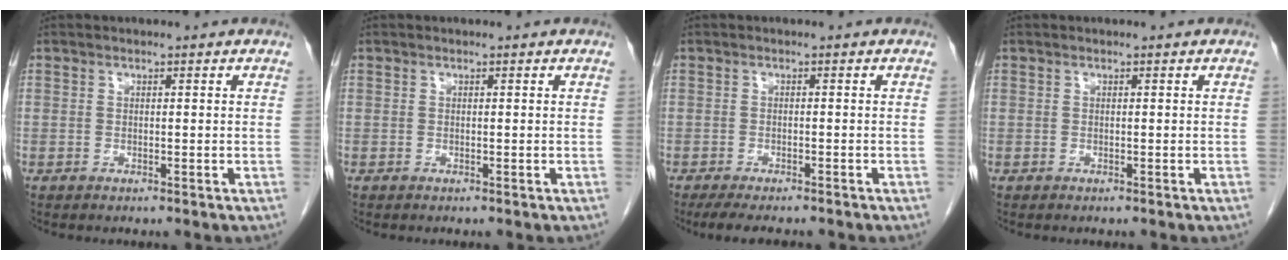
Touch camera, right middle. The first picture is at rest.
{"total": 0.0}
{"total": 7.0, "force": [-5.8, 1.5, 3.6], "torque": [-0.047, -0.010, -0.083]}
{"total": 0.0}